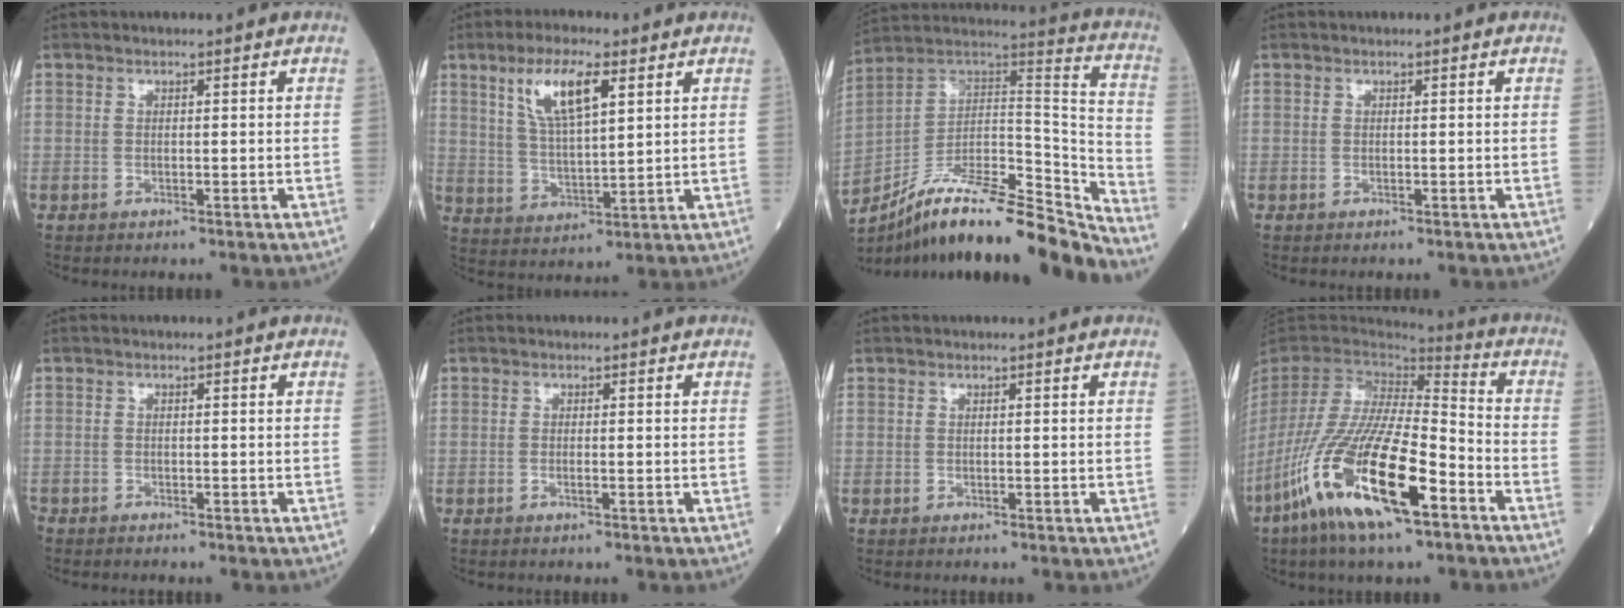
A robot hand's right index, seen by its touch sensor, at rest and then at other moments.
{"total": 9.4, "force": [4.6, 2.2, 7.9], "torque": [-0.156, 0.005, 0.091]}
{"total": 23.3, "force": [-19.1, 3.3, 12.8], "torque": [-0.182, 0.028, -0.318]}
{"total": 0.0}
{"total": 1.9, "force": [-1.7, 0.5, 0.6], "torque": [-0.010, -0.003, -0.026]}
{"total": 0.9, "force": [-0.4, 0.0, 0.8], "torque": [-0.017, -0.001, -0.007]}
{"total": 0.0}
{"total": 21.5, "force": [-11.0, 4.1, 18.0], "torque": [-0.385, -0.052, -0.208]}